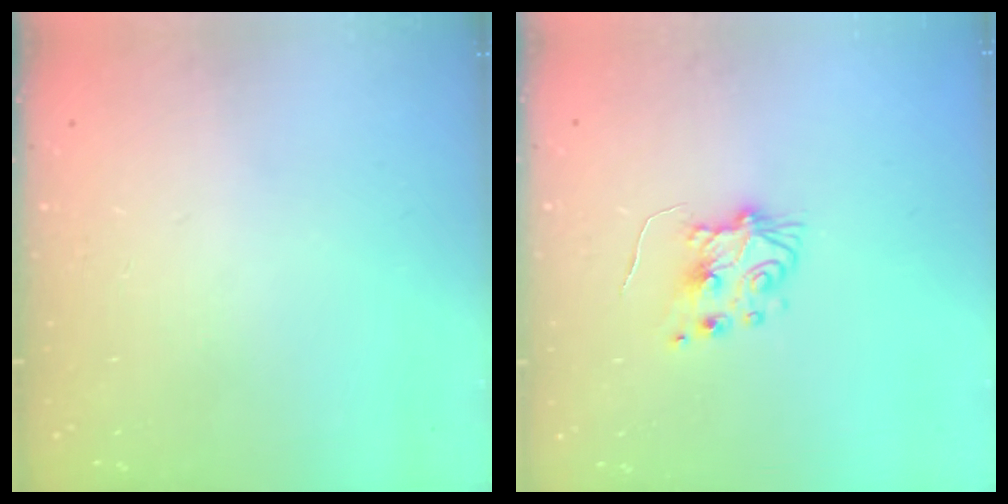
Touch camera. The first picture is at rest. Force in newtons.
{"total": 6.4, "press": 6.4, "slide": 0.4}